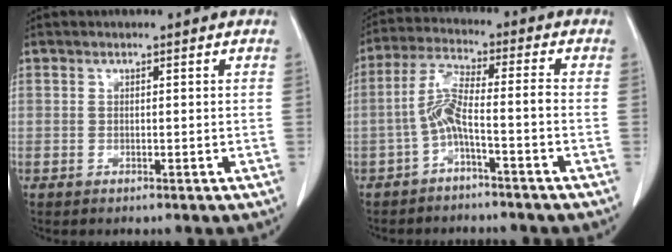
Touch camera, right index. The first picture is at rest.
{"total": 6.0, "force": [-2.5, 0.1, 5.5], "torque": [-0.113, 0.022, -0.048]}